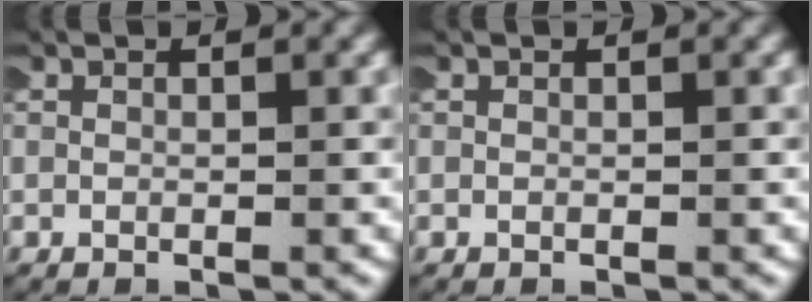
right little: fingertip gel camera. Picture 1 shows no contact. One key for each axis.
{"total": 0.0}